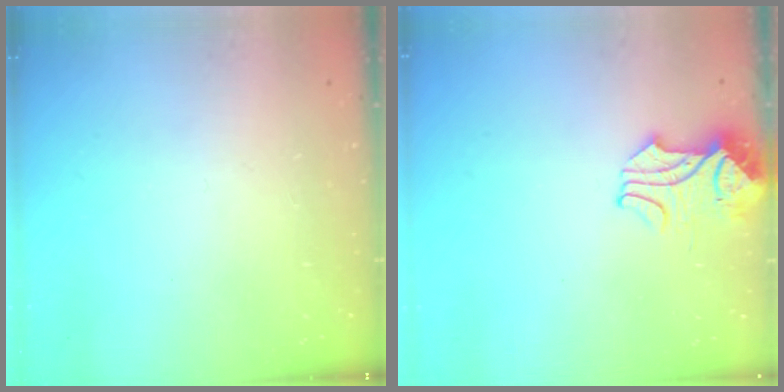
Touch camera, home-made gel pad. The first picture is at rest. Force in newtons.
{"total": 2.4, "press": 2.3, "slide": 0.6}